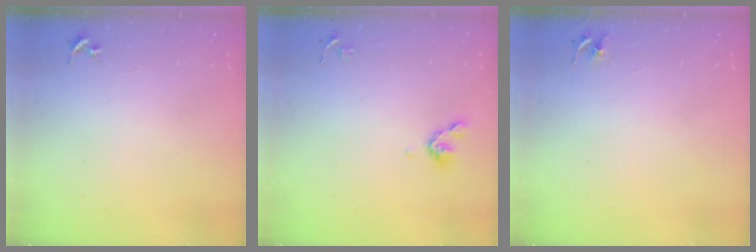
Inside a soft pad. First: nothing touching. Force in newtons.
{"total": 6.4, "press": 6.3, "slide": 1.3}
{"total": 3.4, "press": 3.4, "slide": 0.4}